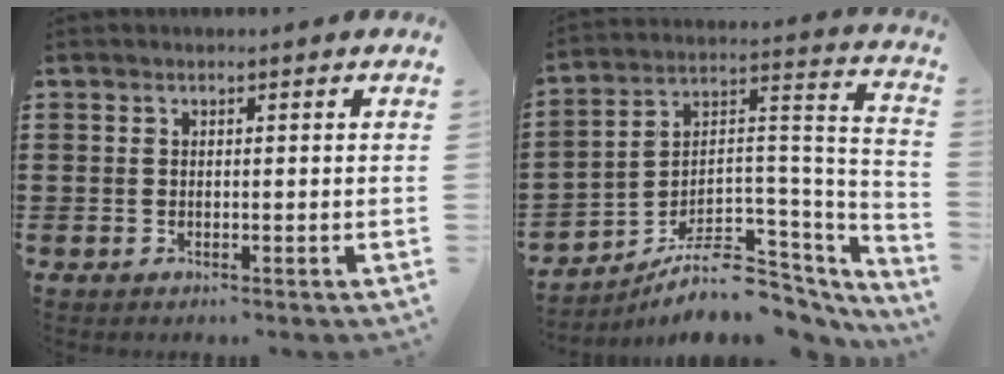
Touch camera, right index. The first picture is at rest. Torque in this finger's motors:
{"motor_torque": [-0.26, -0.11, -1.05, -0.21]}